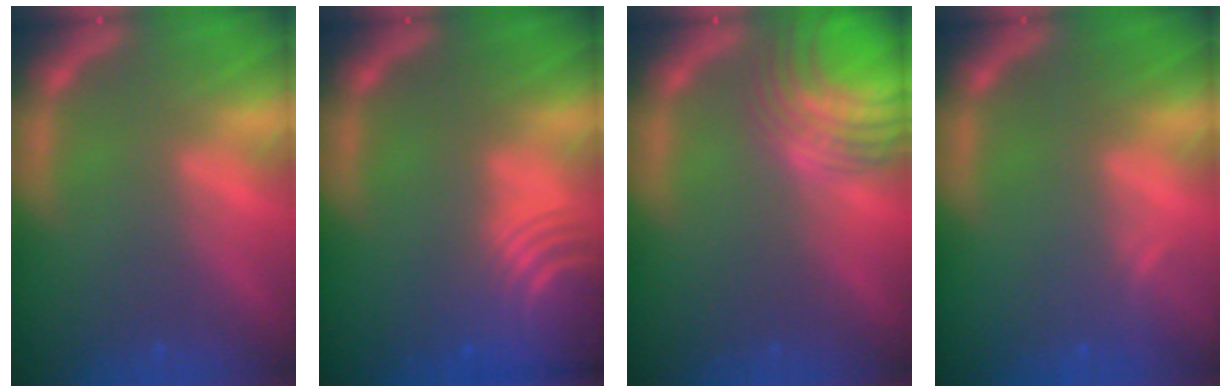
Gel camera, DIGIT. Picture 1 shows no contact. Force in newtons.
{"total": 10.1}
{"total": 8.1}
{"total": 0.9}